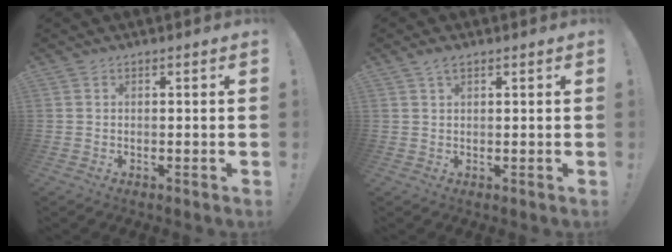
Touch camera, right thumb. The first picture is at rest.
{"total": 2.4, "force": [1.4, 1.0, 1.6], "torque": [-0.034, 0.001, 0.025]}